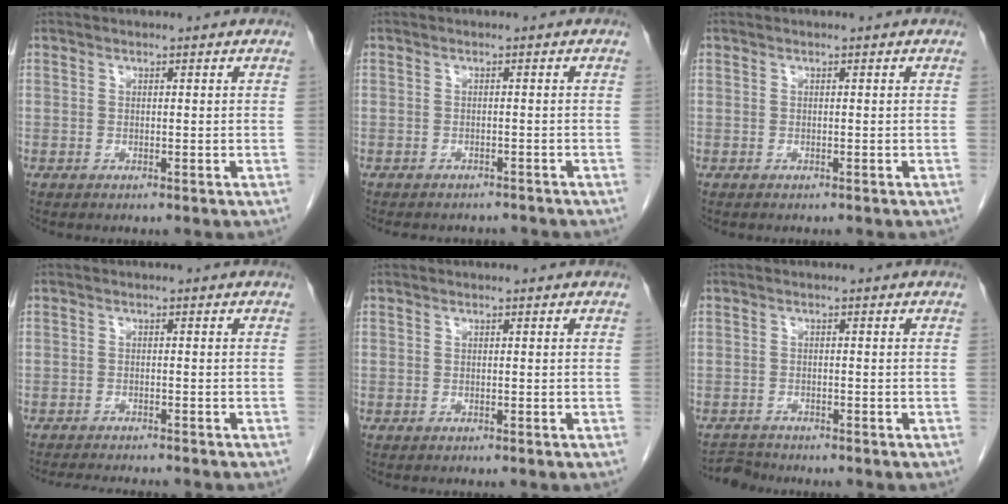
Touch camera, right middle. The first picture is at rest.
{"total": 6.1, "force": [-5.6, 2.0, 1.3], "torque": [-0.017, 0.000, -0.065]}
{"total": 0.8, "force": [-0.7, 0.2, 0.3], "torque": [-0.005, -0.001, -0.009]}
{"total": 6.8, "force": [-6.3, 0.7, 2.5], "torque": [-0.035, -0.013, -0.090]}
{"total": 0.0}
{"total": 2.2, "force": [-2.1, 0.2, -0.6], "torque": [0.013, -0.010, -0.038]}